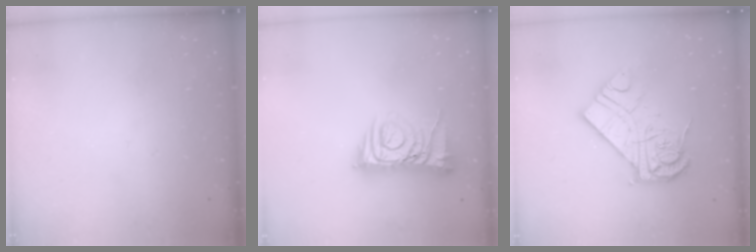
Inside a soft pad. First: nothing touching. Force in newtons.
{"total": 9.9, "press": 9.8, "slide": 1.4}
{"total": 15.8, "press": 15.7, "slide": 1.3}